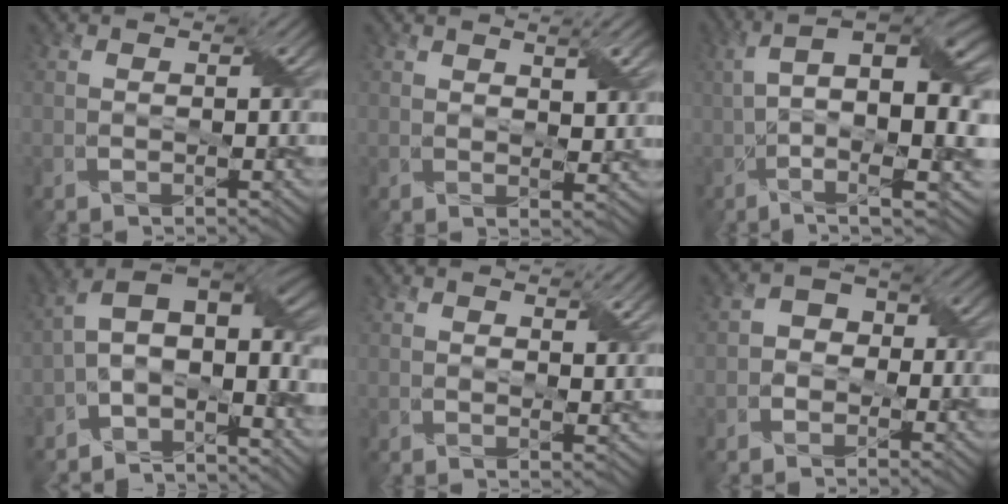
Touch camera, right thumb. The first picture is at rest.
{"total": 4.2, "force": [2.3, 1.2, 3.3], "torque": [-0.063, -0.001, 0.041]}
{"total": 13.5, "force": [0.9, 4.1, 12.8], "torque": [-0.231, -0.003, 0.024]}
{"total": 11.9, "force": [-3.2, 6.6, 9.4], "torque": [-0.170, 0.002, -0.055]}
{"total": 2.3, "force": [1.7, 0.7, 1.4], "torque": [-0.028, -0.005, 0.033]}
{"total": 2.9, "force": [-1.1, 2.5, 1.0], "torque": [-0.011, 0.009, -0.030]}